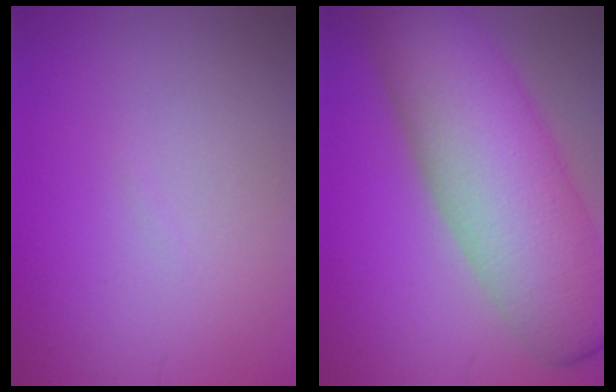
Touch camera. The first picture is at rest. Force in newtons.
{"total": 12.0, "press": 12.0, "slide": 0.5}